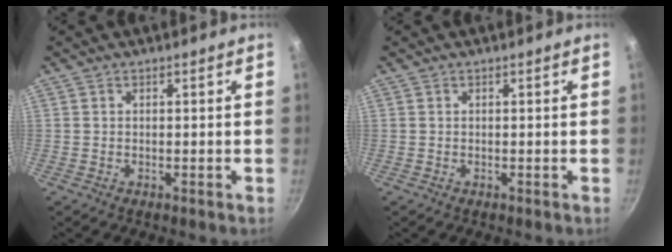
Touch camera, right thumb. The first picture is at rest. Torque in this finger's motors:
{"motor_torque": [0.00, 0.00, 0.17, -0.09, 0.00]}